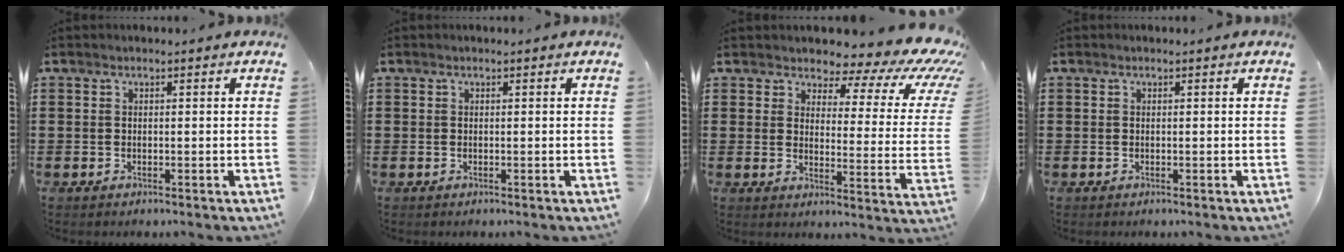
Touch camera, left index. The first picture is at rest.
{"total": 0.0}
{"total": 5.8, "force": [4.3, 2.4, 3.1], "torque": [-0.061, -0.035, 0.068]}
{"total": 0.0}